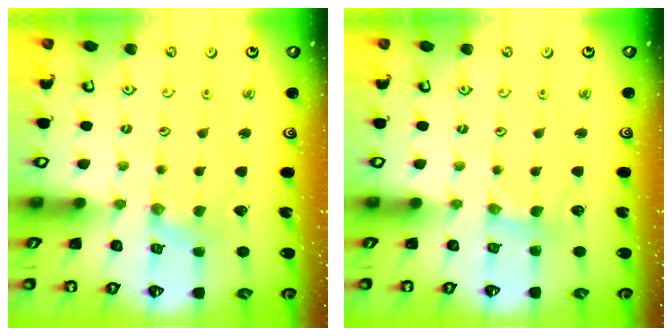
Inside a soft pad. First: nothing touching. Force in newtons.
{"total": 2.1, "press": 2.1, "slide": 0.3}